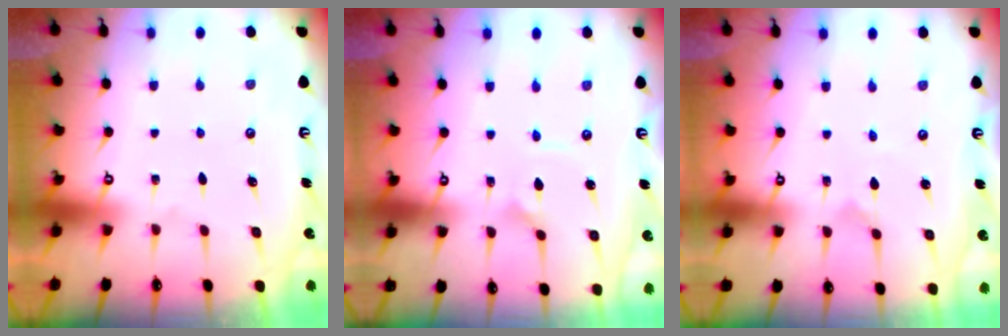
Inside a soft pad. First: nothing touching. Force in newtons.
{"total": 1.9, "press": 1.9, "slide": 0.1}
{"total": 0.0}